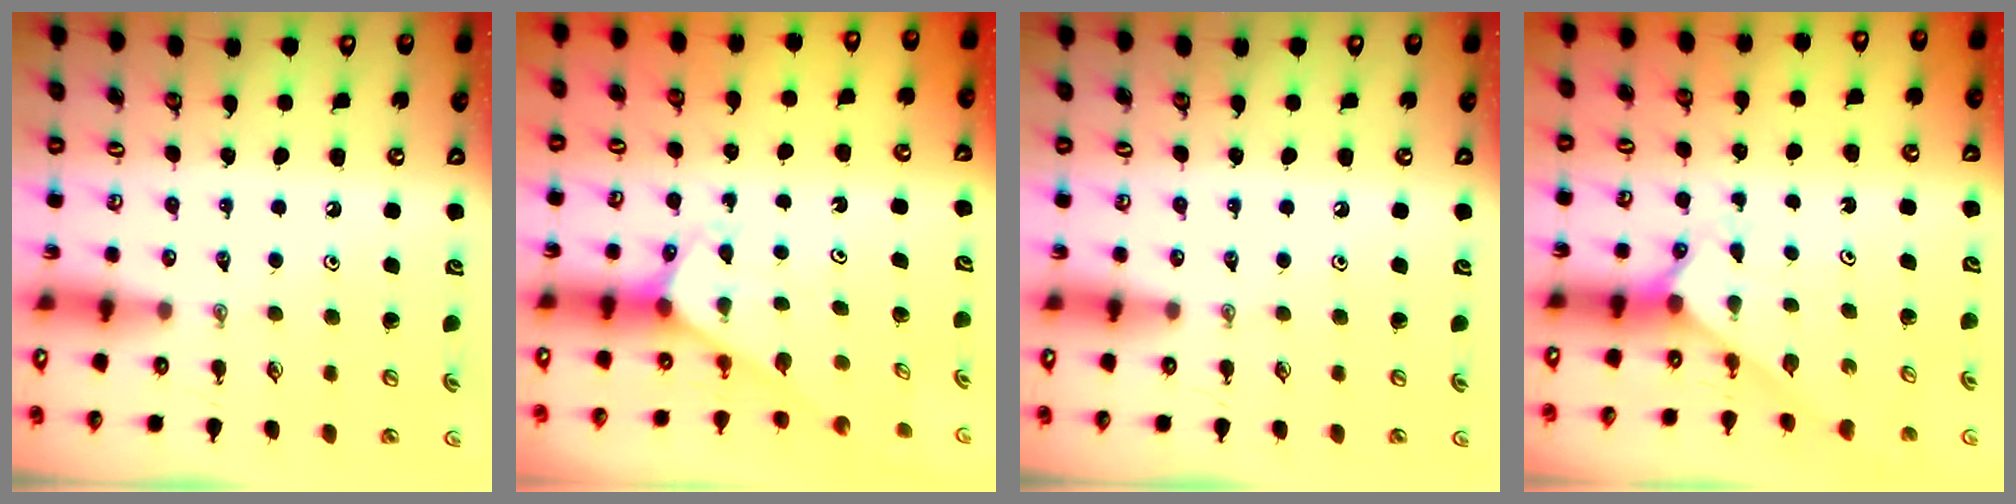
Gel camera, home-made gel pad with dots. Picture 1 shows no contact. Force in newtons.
{"total": 2.5, "press": 2.5, "slide": 0.2}
{"total": 0.0}
{"total": 1.9, "press": 1.9, "slide": 0.2}